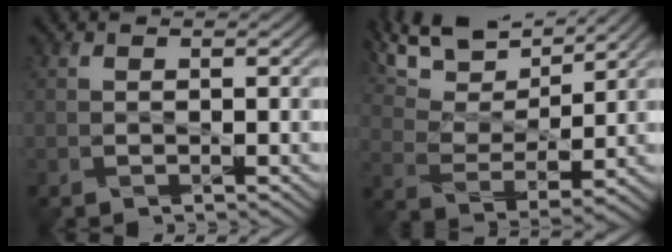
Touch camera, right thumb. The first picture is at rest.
{"total": 12.2, "force": [9.7, 3.9, 6.3], "torque": [-0.158, 0.009, 0.161]}